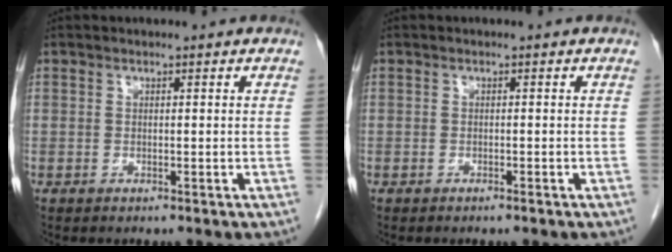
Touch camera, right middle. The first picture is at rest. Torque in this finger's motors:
{"motor_torque": [-0.30, -0.02, 0.03, -0.01]}